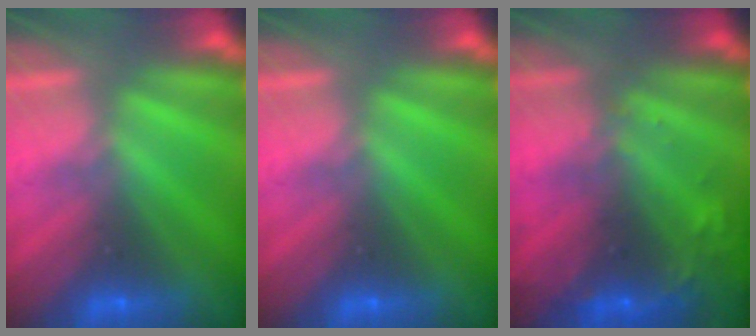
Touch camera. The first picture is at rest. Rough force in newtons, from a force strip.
{"total": 0.0}
{"total": 7.6}